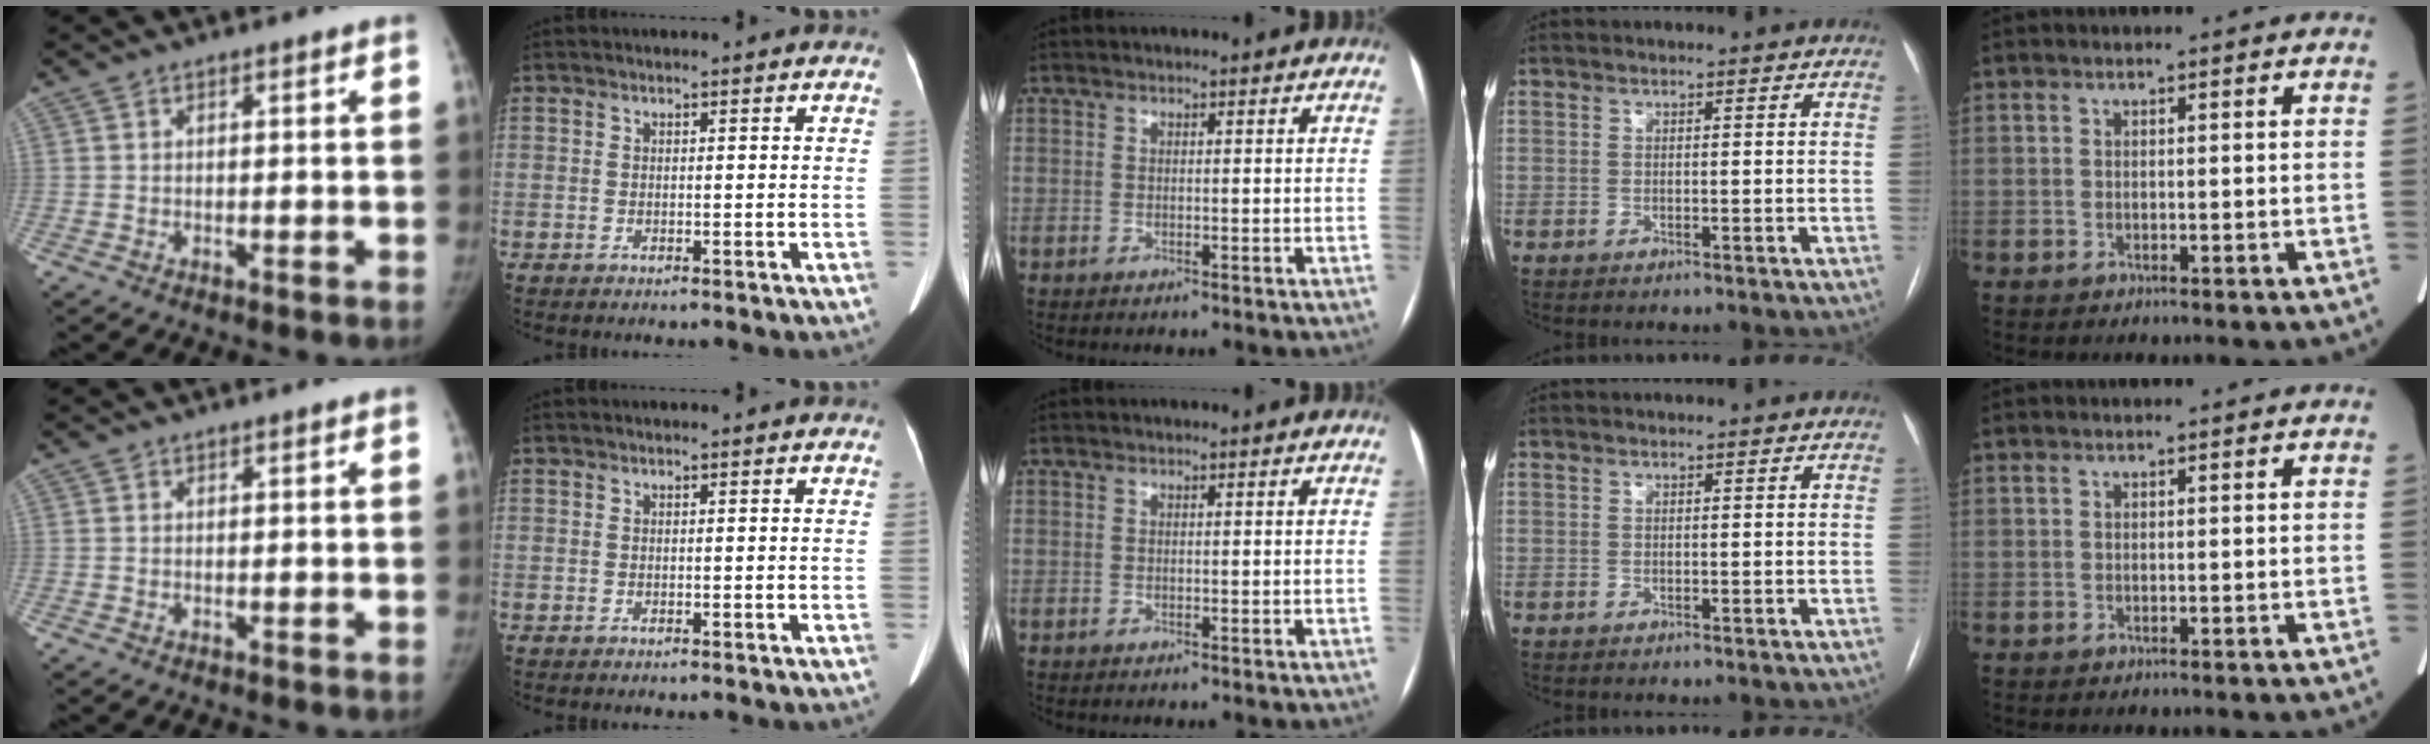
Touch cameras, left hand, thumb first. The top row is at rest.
{}